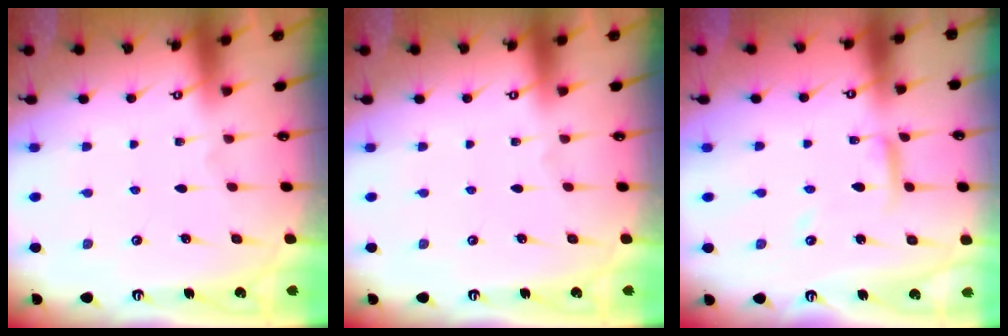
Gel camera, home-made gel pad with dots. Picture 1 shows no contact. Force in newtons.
{"total": 0.0}
{"total": 6.6, "press": 6.6, "slide": 0.5}